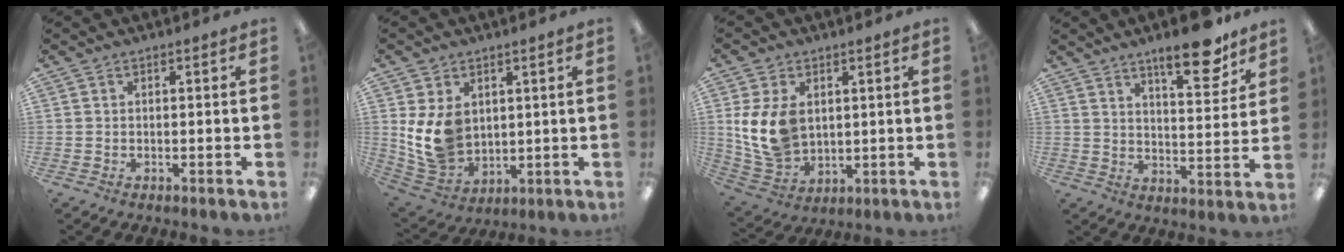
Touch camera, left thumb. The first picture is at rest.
{"total": 11.3, "force": [2.8, 8.8, 6.4], "torque": [-0.146, -0.019, 0.057]}
{"total": 12.5, "force": [2.7, 9.0, 8.3], "torque": [-0.187, -0.008, 0.050]}
{"total": 12.8, "force": [9.2, 3.8, 8.1], "torque": [-0.096, -0.057, 0.149]}